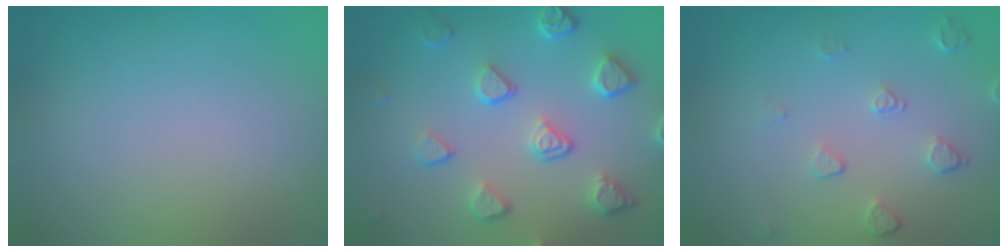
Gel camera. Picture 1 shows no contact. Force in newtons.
{"total": 4.0, "press": 3.6, "slide": 1.8}
{"total": 1.6, "press": 1.1, "slide": 1.2}